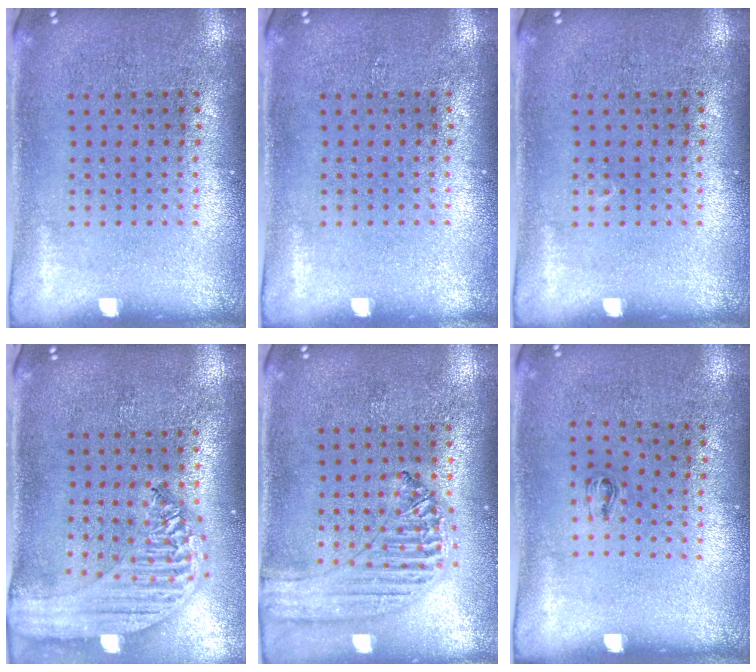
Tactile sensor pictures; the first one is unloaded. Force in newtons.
{"total": 0.0}
{"total": 0.0}
{"total": 2.3, "press": 2.0, "slide": 1.1}
{"total": 1.2, "press": 1.2, "slide": 0.2}
{"total": 0.6, "press": 0.2, "slide": 0.5}